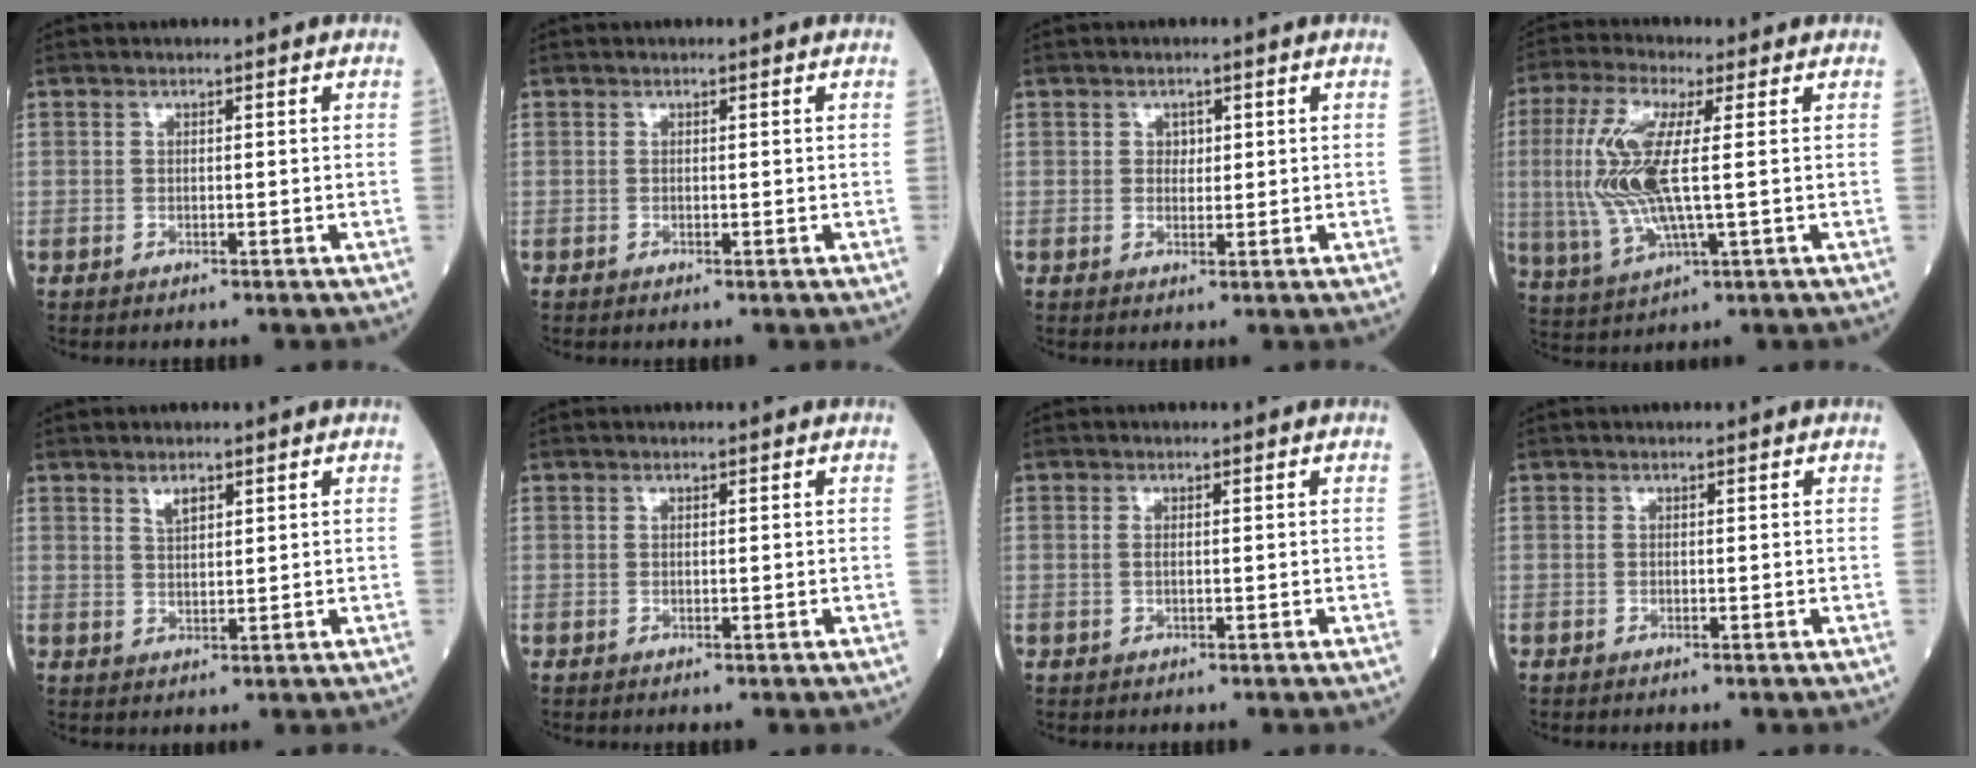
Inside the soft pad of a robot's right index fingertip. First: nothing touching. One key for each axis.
{"total": 0.0}
{"total": 1.5, "fx": 0.5, "fy": 1.1, "fz": 0.8, "tx": -0.009, "ty": -0.003, "tz": 0.007}
{"total": 11.7, "fx": 0.8, "fy": 2.2, "fz": 11.4, "tx": -0.269, "ty": 0.002, "tz": 0.015}
{"total": 2.4, "fx": 1.5, "fy": 0.8, "fz": 1.6, "tx": -0.033, "ty": 0.000, "tz": 0.033}
{"total": 0.0}
{"total": 0.6, "fx": 0.0, "fy": 0.2, "fz": 0.6, "tx": -0.015, "ty": -0.001, "tz": 0.000}
{"total": 0.0}